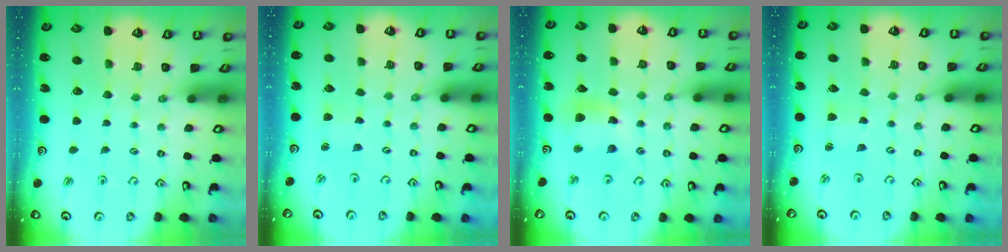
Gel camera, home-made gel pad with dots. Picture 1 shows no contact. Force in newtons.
{"total": 1.7, "press": 1.6, "slide": 0.2}
{"total": 10.9, "press": 10.7, "slide": 1.9}
{"total": 2.6, "press": 2.6, "slide": 0.3}